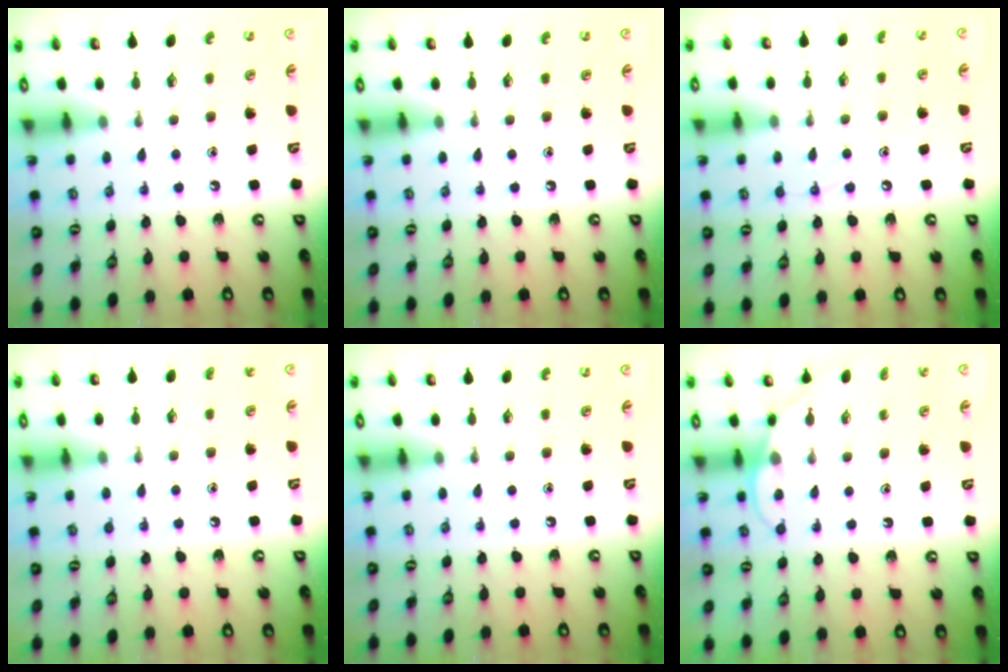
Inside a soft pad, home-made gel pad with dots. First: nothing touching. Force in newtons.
{"total": 0.0}
{"total": 6.0, "press": 5.9, "slide": 0.6}
{"total": 1.7, "press": 1.7, "slide": 0.1}
{"total": 0.0}
{"total": 6.5, "press": 6.5, "slide": 0.5}